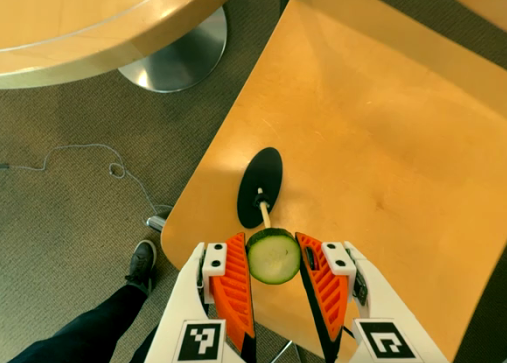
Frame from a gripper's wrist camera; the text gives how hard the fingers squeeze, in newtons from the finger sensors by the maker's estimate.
{"total": 8.3, "left": 7.6, "right": 9.0}